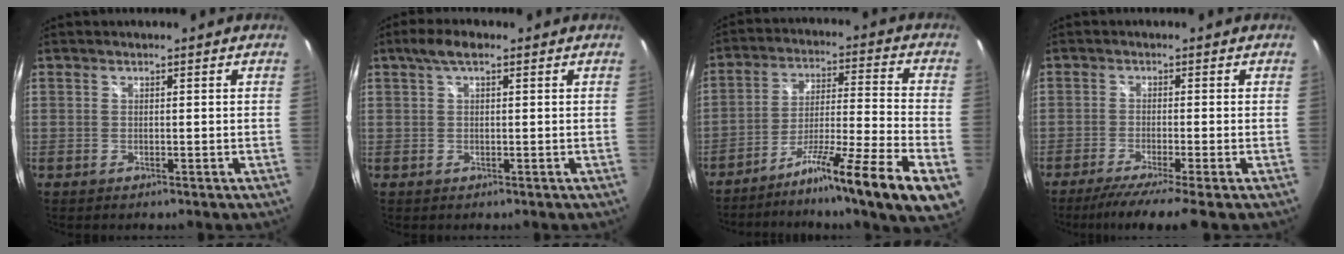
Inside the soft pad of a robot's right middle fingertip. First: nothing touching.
{"total": 3.7, "force": [1.9, 1.2, 2.9], "torque": [-0.054, 0.012, 0.030]}
{"total": 19.6, "force": [-12.1, -0.4, 15.5], "torque": [-0.217, -0.036, -0.188]}
{"total": 6.1, "force": [-4.8, -1.2, 3.6], "torque": [-0.078, -0.021, -0.081]}